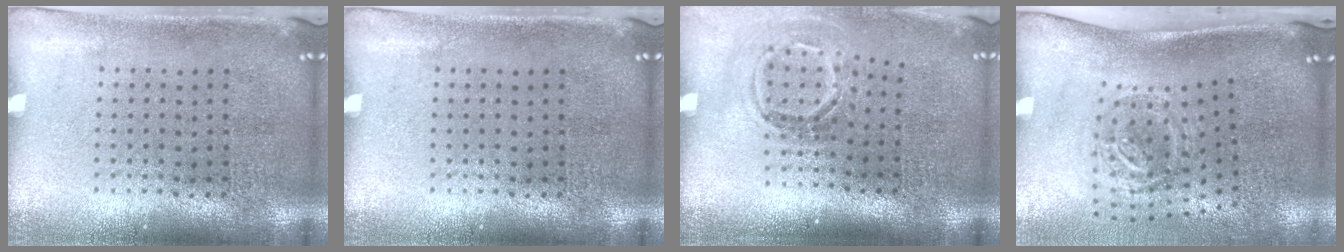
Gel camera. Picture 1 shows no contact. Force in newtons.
{"total": 0.0}
{"total": 1.7, "press": 1.1, "slide": 1.3}
{"total": 1.9, "press": 1.2, "slide": 1.5}